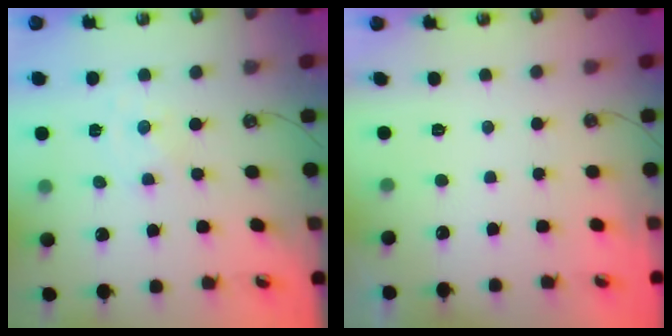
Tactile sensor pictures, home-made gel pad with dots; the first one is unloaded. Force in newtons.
{"total": 0.0}